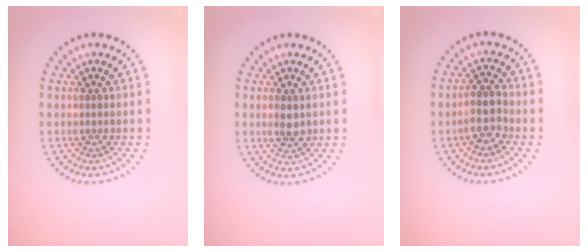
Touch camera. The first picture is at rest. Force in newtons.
{"total": 1.7, "press": 1.6, "slide": 0.3}
{"total": 2.4, "press": 2.1, "slide": 1.2}